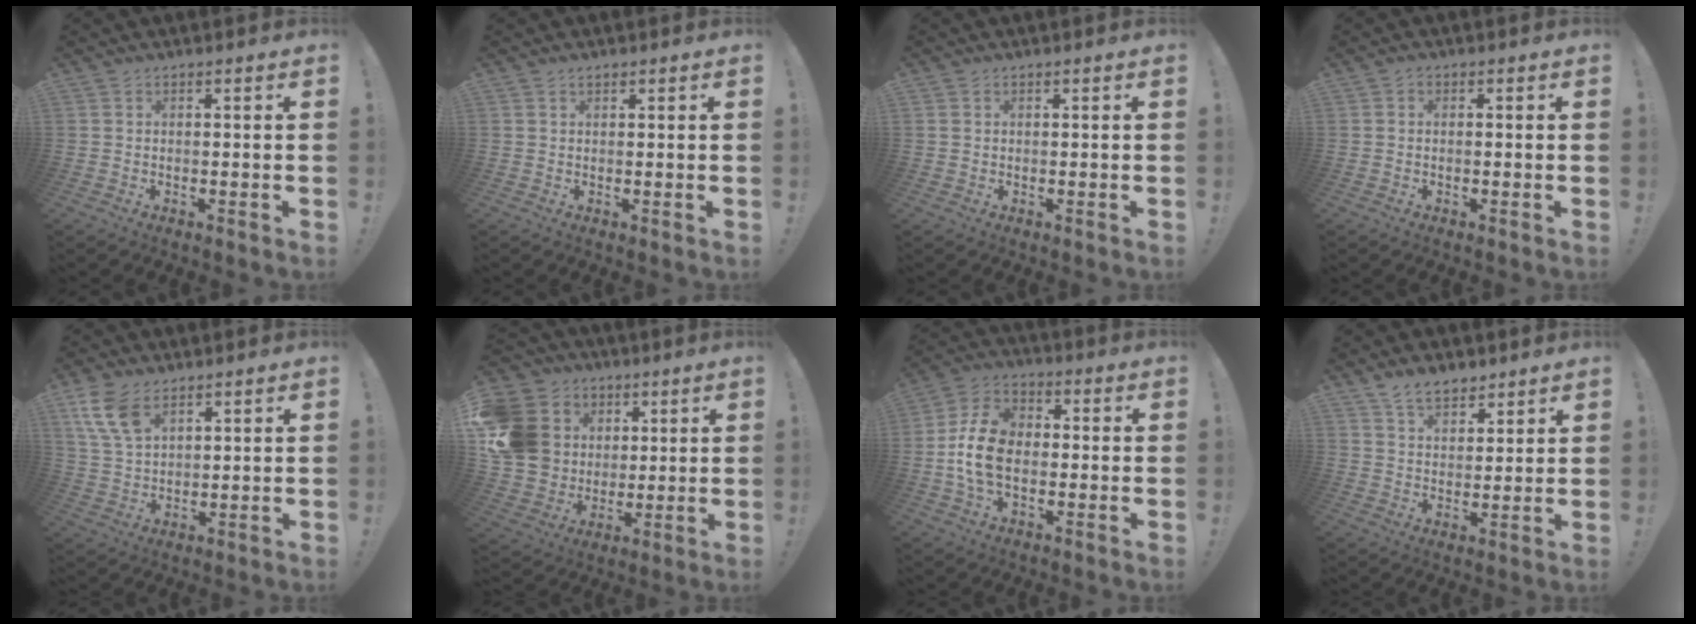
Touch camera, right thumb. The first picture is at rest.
{"total": 0.8, "force": [0.7, 0.3, 0.3], "torque": [-0.003, -0.002, 0.012]}
{"total": 0.9, "force": [0.4, 0.8, 0.1], "torque": [0.001, 0.002, 0.007]}
{"total": 0.9, "force": [-0.5, 0.5, 0.4], "torque": [-0.012, 0.004, -0.009]}
{"total": 9.5, "force": [5.6, 5.0, 5.8], "torque": [-0.115, -0.020, 0.109]}
{"total": 17.6, "force": [4.4, 15.5, 7.1], "torque": [-0.128, -0.006, 0.112]}
{"total": 13.2, "force": [-1.9, 9.0, 9.4], "torque": [-0.185, 0.011, -0.035]}
{"total": 7.7, "force": [6.0, 3.8, 2.8], "torque": [-0.047, -0.034, 0.115]}